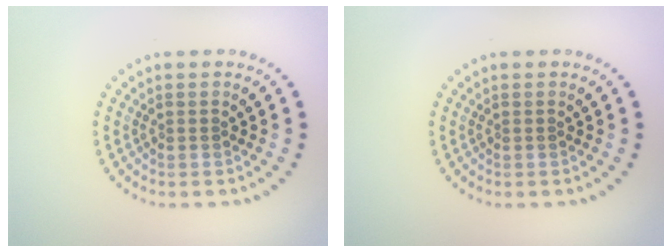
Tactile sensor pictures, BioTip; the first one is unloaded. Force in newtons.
{"total": 0.0}